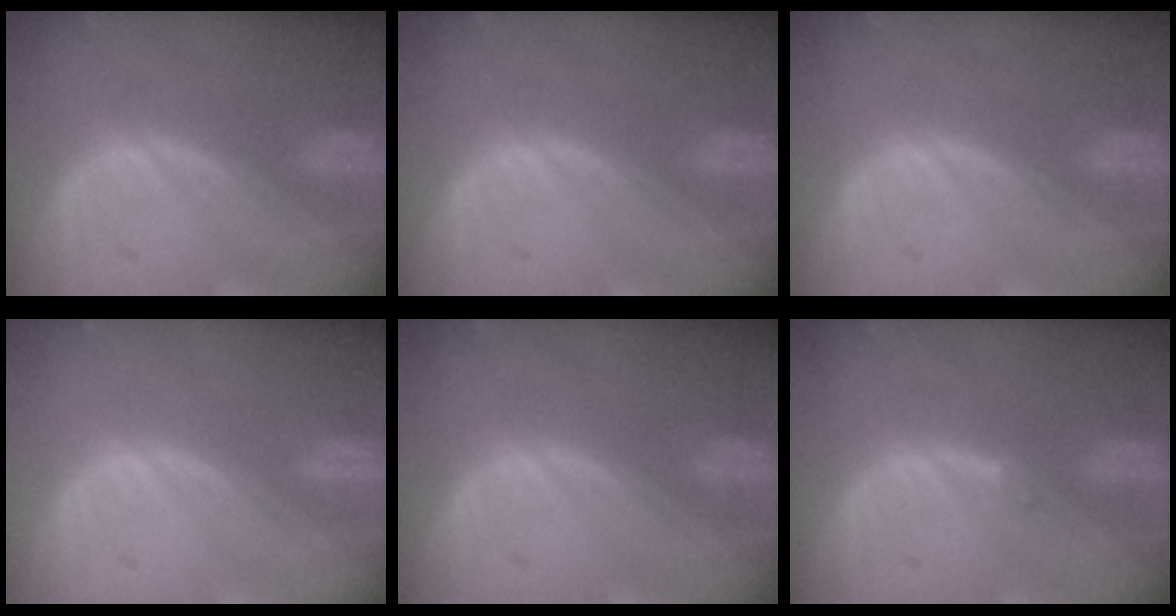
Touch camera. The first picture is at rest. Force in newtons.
{"total": 0.0}
{"total": 0.0}
{"total": 0.0}
{"total": 0.0}
{"total": 0.7, "press": 0.7, "slide": 0.2}